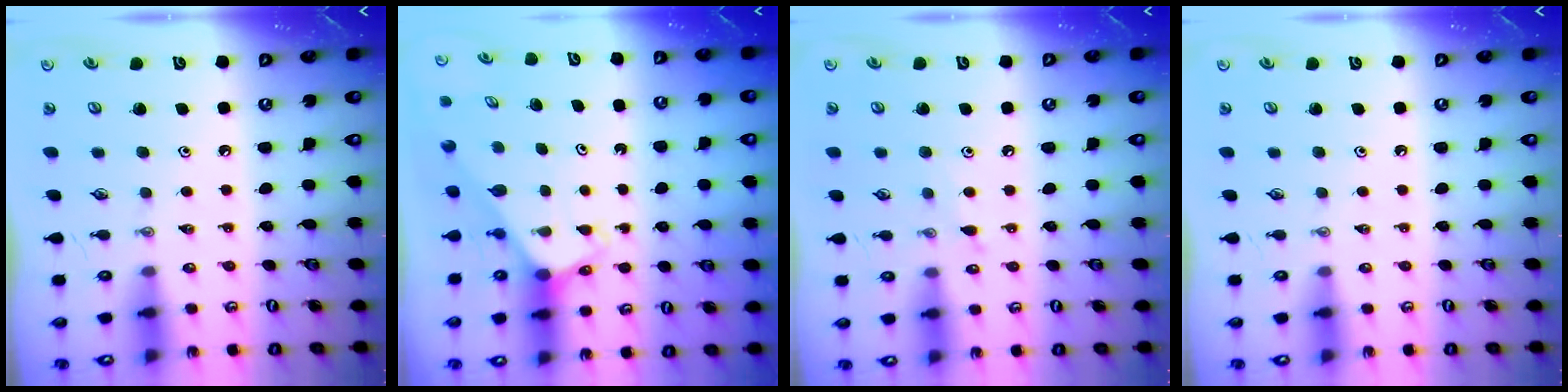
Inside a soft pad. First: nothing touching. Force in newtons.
{"total": 2.8, "press": 2.8, "slide": 0.2}
{"total": 6.9, "press": 6.9, "slide": 0.8}
{"total": 0.0}